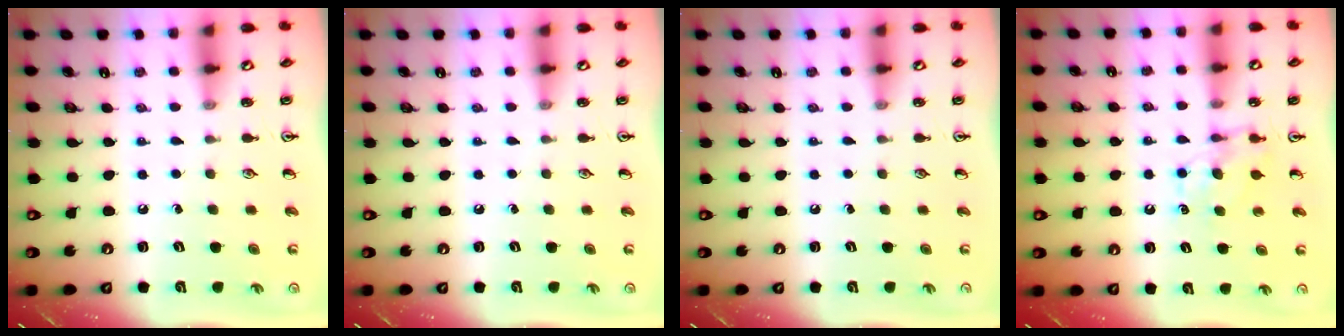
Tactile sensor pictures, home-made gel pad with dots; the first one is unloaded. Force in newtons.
{"total": 0.0}
{"total": 0.0}
{"total": 6.7, "press": 6.7, "slide": 0.1}